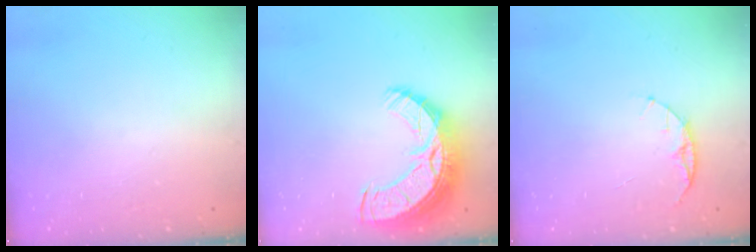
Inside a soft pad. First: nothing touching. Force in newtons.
{"total": 15.2, "press": 15.2, "slide": 1.0}
{"total": 5.9, "press": 5.8, "slide": 0.7}